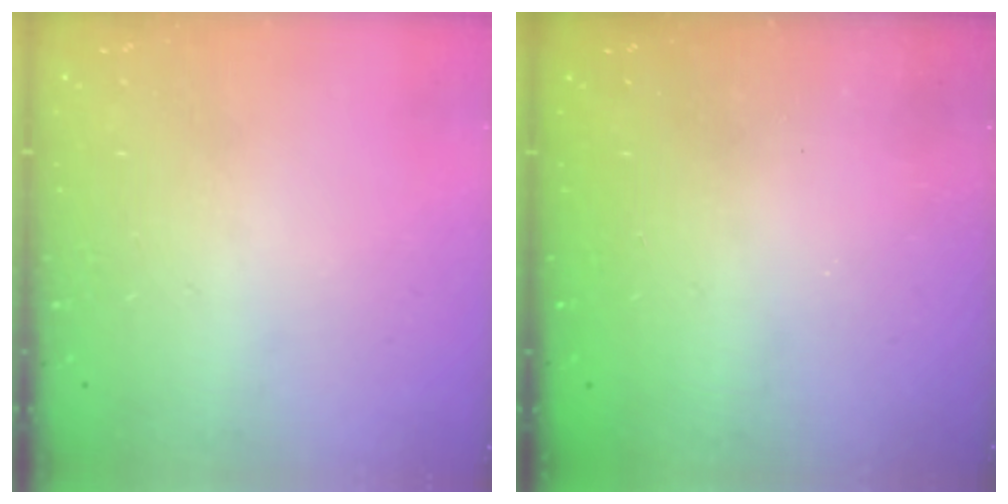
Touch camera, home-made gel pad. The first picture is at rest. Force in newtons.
{"total": 2.6, "press": 2.4, "slide": 0.8}